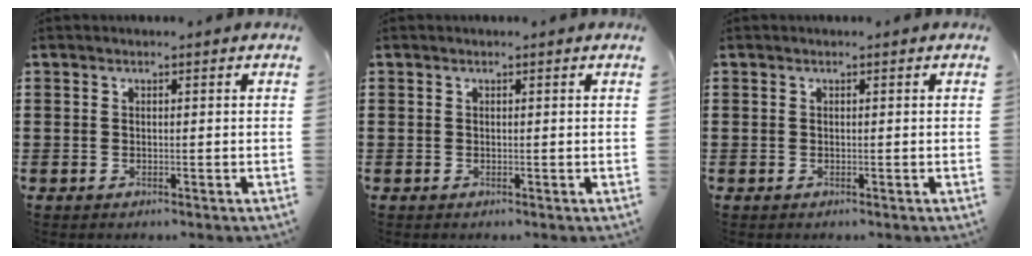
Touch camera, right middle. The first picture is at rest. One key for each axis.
{"total": 0.0}
{"total": 0.0}